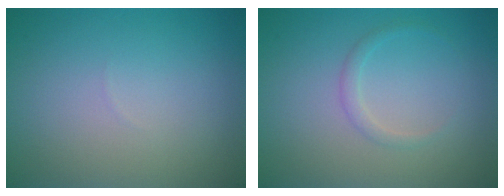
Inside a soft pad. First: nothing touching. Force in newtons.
{"total": 1.0, "press": 1.0, "slide": 0.1}